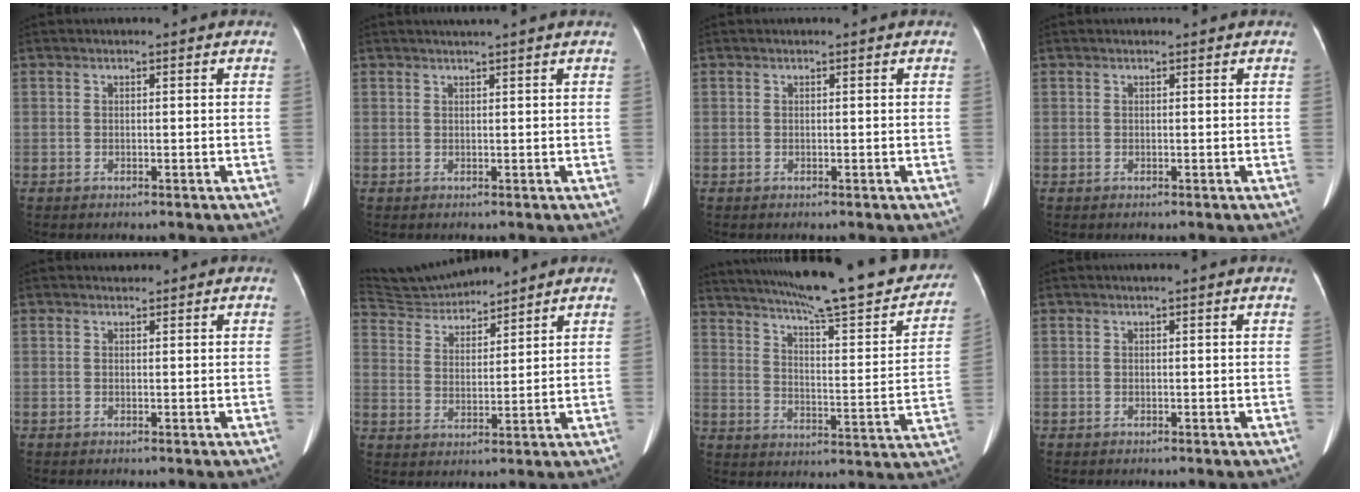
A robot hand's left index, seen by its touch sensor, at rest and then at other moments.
{"total": 2.2, "force": [1.8, -0.7, 1.0], "torque": [-0.012, 0.008, 0.032]}
{"total": 0.0}
{"total": 0.0}
{"total": 0.8, "force": [0.7, 0.2, -0.1], "torque": [-0.010, 0.003, 0.013]}
{"total": 9.2, "force": [9.0, 1.0, 1.3], "torque": [-0.036, 0.030, 0.176]}
{"total": 28.6, "force": [23.9, 3.6, 15.2], "torque": [-0.238, -0.028, 0.314]}
{"total": 1.5, "force": [1.3, -0.3, 0.8], "torque": [-0.016, 0.010, 0.021]}